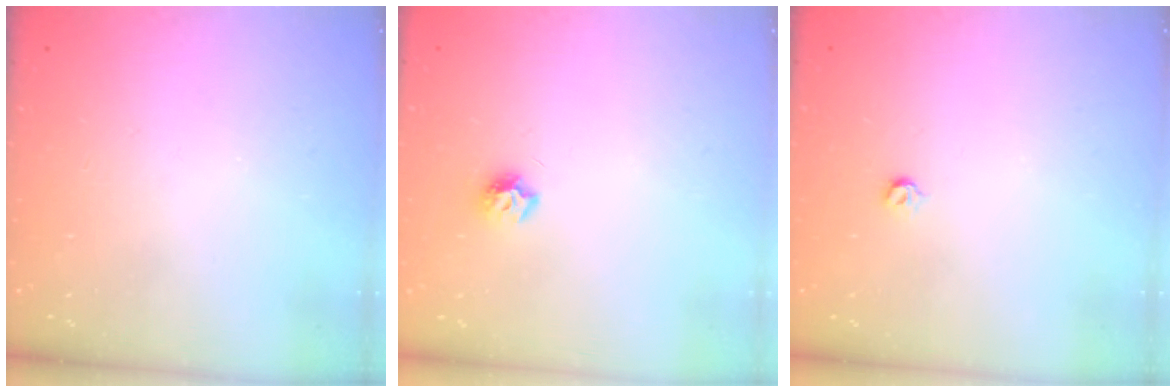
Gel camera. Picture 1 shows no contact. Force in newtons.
{"total": 6.8, "press": 6.8, "slide": 0.6}
{"total": 3.6, "press": 3.6, "slide": 0.7}